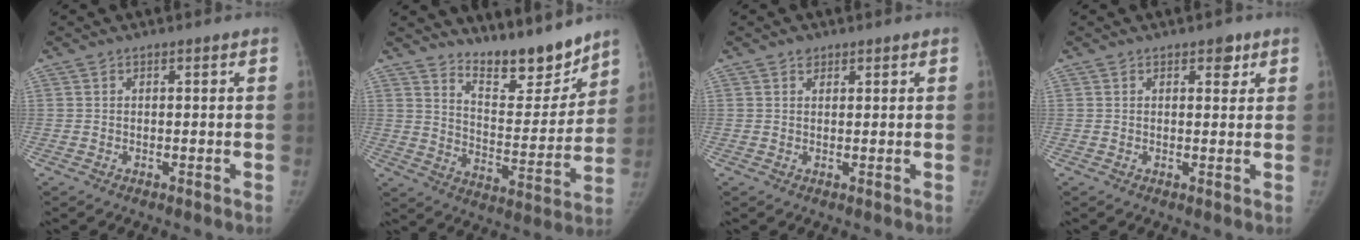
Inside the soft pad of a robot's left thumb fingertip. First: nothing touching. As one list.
[{"total": 13.3, "force": [11.9, 3.6, 4.9], "torque": [-0.039, -0.097, 0.202]}, {"total": 1.4, "force": [0.9, 1.0, 0.3], "torque": [0.008, -0.005, 0.012]}, {"total": 2.5, "force": [1.4, 1.5, 1.4], "torque": [-0.001, -0.005, 0.018]}]